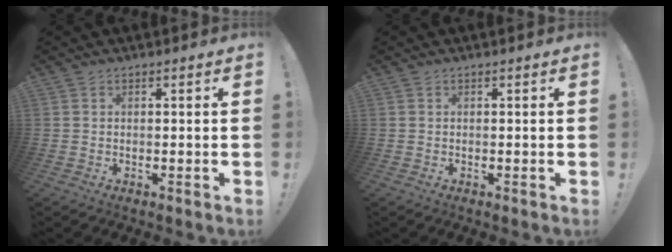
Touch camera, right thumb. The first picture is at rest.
{"total": 0.0}